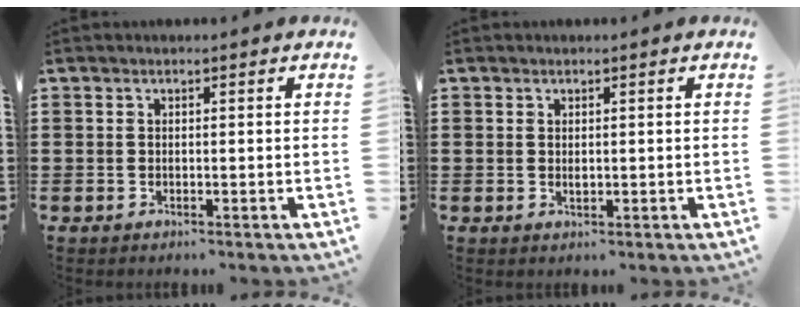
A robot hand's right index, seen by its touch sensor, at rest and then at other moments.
{"total": 0.8, "force": [0.1, 0.5, 0.6], "torque": [-0.013, 0.003, 0.001]}